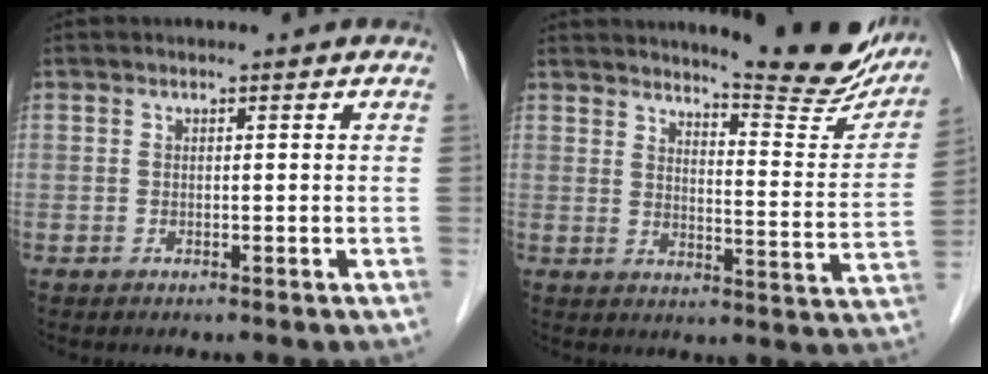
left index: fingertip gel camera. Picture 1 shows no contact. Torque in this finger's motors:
{"motor_torque": [-0.28, -0.64, 0.37, 0.07]}